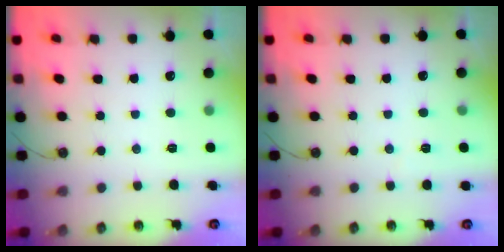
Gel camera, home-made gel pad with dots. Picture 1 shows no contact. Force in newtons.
{"total": 1.8, "press": 1.7, "slide": 0.6}